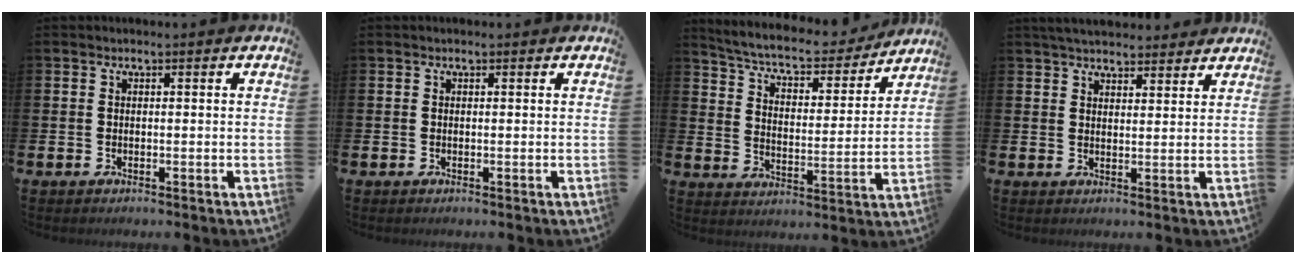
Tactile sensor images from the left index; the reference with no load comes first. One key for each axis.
{"total": 0.7, "fx": -0.4, "fy": 0.5, "fz": 0.2, "tx": 0.003, "ty": 0.002, "tz": -0.012}
{"total": 6.2, "fx": 5.8, "fy": 1.5, "fz": 1.9, "tx": -0.061, "ty": -0.049, "tz": 0.091}
{"total": 4.1, "fx": 4.0, "fy": 0.8, "fz": 0.5, "tx": -0.015, "ty": -0.016, "tz": 0.073}